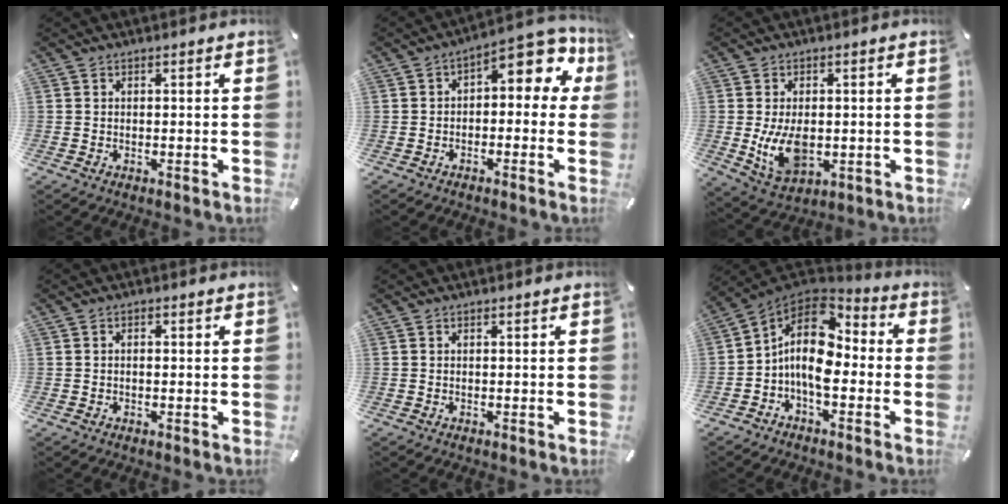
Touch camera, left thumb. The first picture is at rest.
{"total": 8.5, "force": [3.3, 4.4, 6.6], "torque": [-0.084, -0.031, 0.052]}
{"total": 9.2, "force": [-0.8, 5.7, 7.2], "torque": [-0.161, -0.008, -0.014]}
{"total": 0.9, "force": [-0.2, 0.5, 0.7], "torque": [-0.013, 0.001, -0.004]}
{"total": 0.0}
{"total": 13.5, "force": [-1.5, 8.5, 10.4], "torque": [-0.208, 0.005, -0.030]}